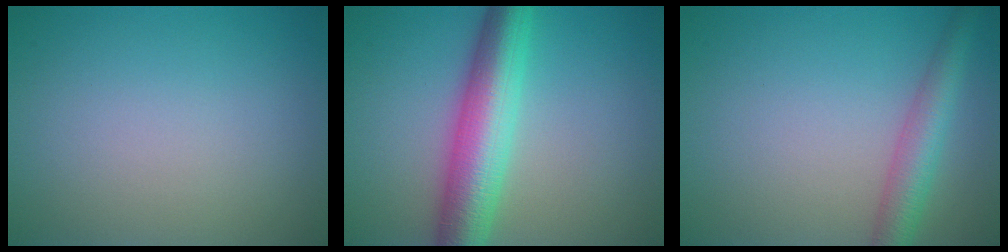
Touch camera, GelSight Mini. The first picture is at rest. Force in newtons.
{"total": 7.6, "press": 7.6, "slide": 0.1}
{"total": 3.8, "press": 3.8, "slide": 0.1}